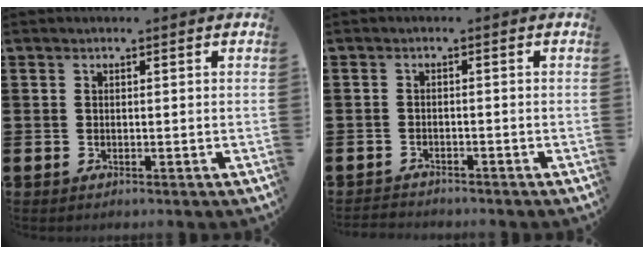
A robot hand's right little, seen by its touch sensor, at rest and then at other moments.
{"total": 1.2, "force": [-1.2, 0.1, -0.1], "torque": [-0.001, 0.004, -0.026]}